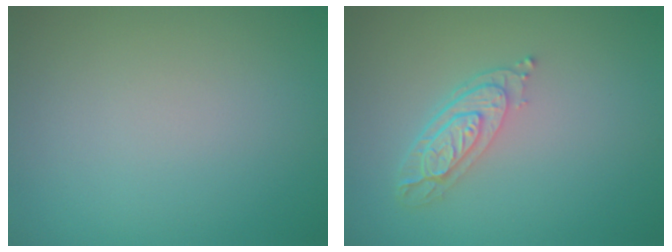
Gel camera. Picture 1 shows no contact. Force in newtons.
{"total": 3.6, "press": 2.7, "slide": 2.4}